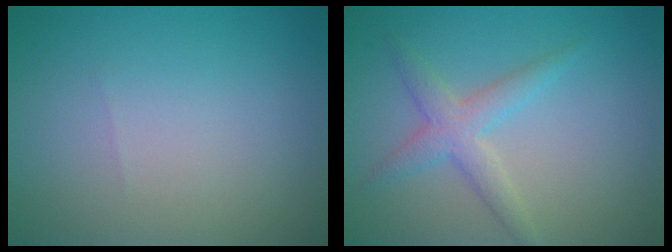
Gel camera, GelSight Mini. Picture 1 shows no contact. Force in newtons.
{"total": 2.8, "press": 2.8, "slide": 0.0}